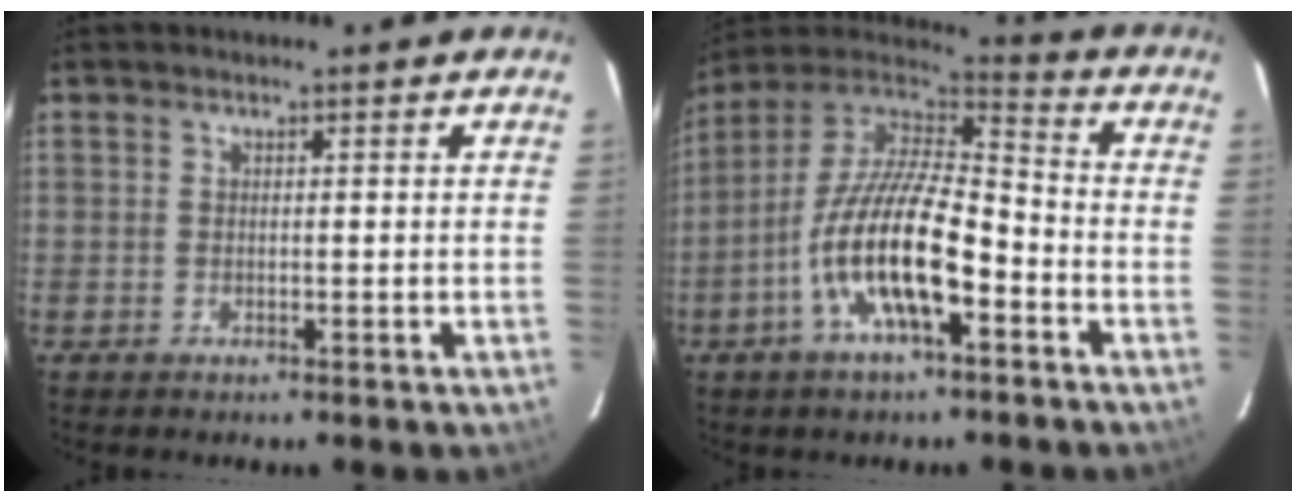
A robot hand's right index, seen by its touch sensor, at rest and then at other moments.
{"total": 17.2, "force": [-6.7, 5.7, 14.8], "torque": [-0.289, -0.011, -0.133]}